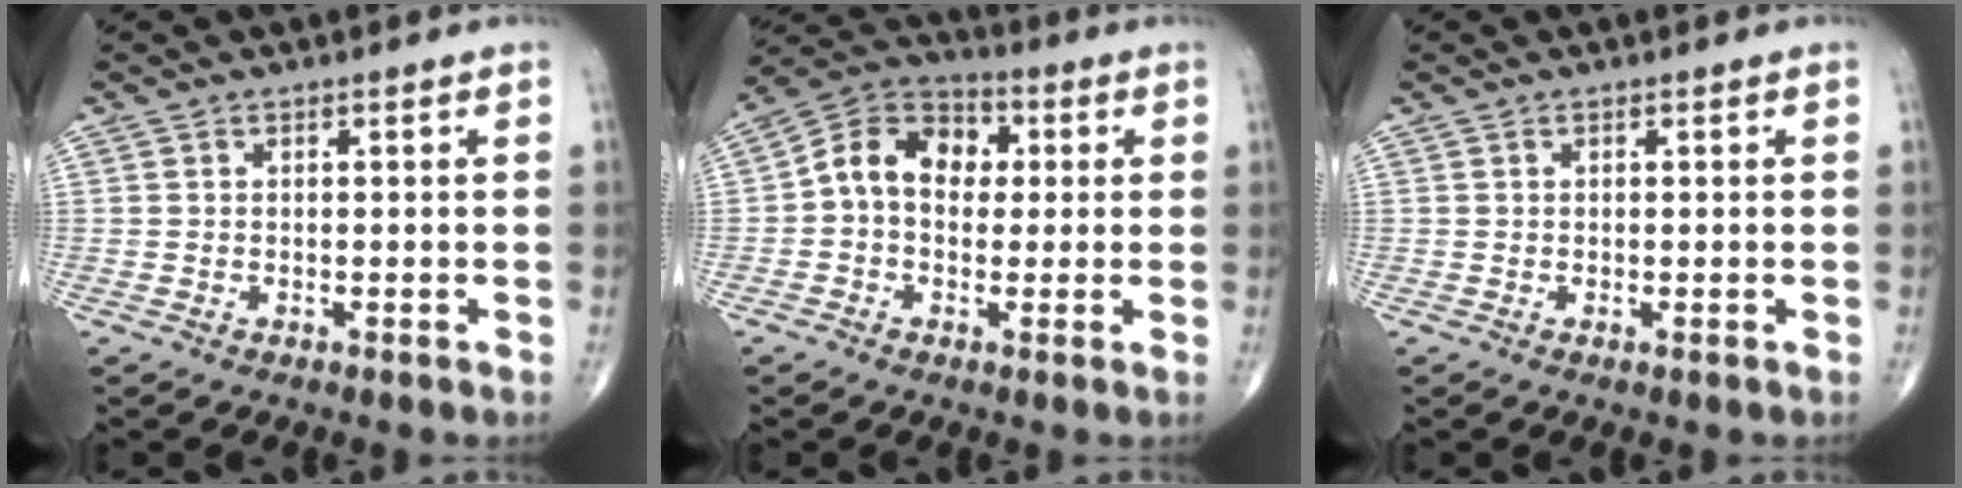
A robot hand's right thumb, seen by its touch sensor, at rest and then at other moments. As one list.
[{"total": 11.3, "force": [1.0, 8.4, 7.5], "torque": [-0.099, 0.033, 0.003]}, {"total": 0.0}]